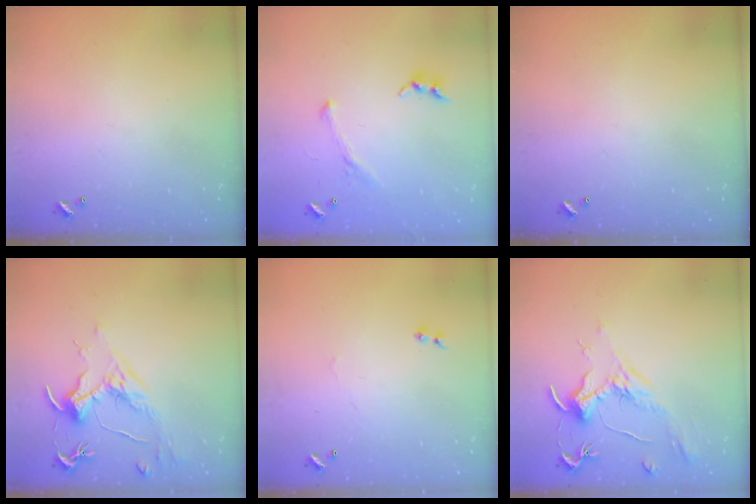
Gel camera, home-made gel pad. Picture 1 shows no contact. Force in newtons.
{"total": 2.8, "press": 2.7, "slide": 0.9}
{"total": 0.0}
{"total": 1.6, "press": 1.4, "slide": 0.8}
{"total": 1.4, "press": 1.3, "slide": 0.4}
{"total": 1.8, "press": 1.6, "slide": 0.8}